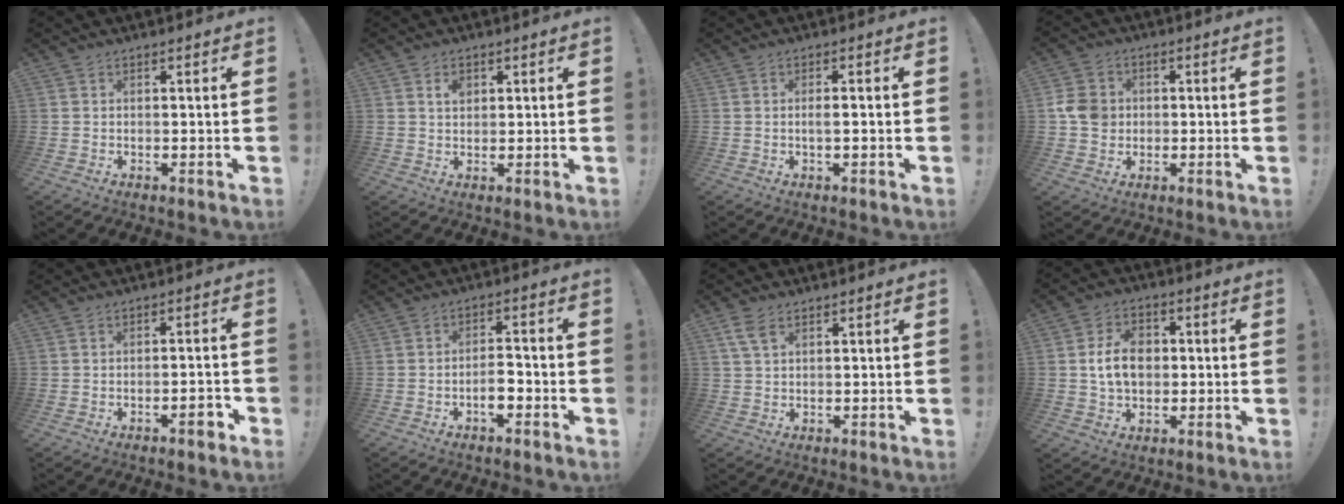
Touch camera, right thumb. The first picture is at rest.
{"total": 3.1, "force": [1.3, 2.1, 1.9], "torque": [-0.025, -0.002, 0.019]}
{"total": 2.3, "force": [-0.7, 0.1, 2.2], "torque": [-0.048, 0.006, -0.013]}
{"total": 7.4, "force": [-0.3, 6.6, 3.3], "torque": [-0.063, 0.014, -0.003]}
{"total": 3.9, "force": [-2.3, 0.8, 3.1], "torque": [-0.052, 0.012, -0.036]}
{"total": 5.2, "force": [-2.5, 2.0, 4.0], "torque": [-0.064, 0.004, -0.043]}
{"total": 4.6, "force": [2.4, 2.4, 3.1], "torque": [-0.058, -0.003, 0.046]}
{"total": 11.0, "force": [0.2, 8.2, 7.3], "torque": [-0.118, 0.013, 0.007]}